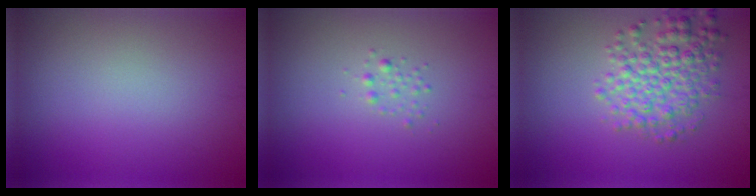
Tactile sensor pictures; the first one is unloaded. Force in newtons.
{"total": 0.8, "press": 0.8, "slide": 0.0}
{"total": 4.8, "press": 4.8, "slide": 0.0}